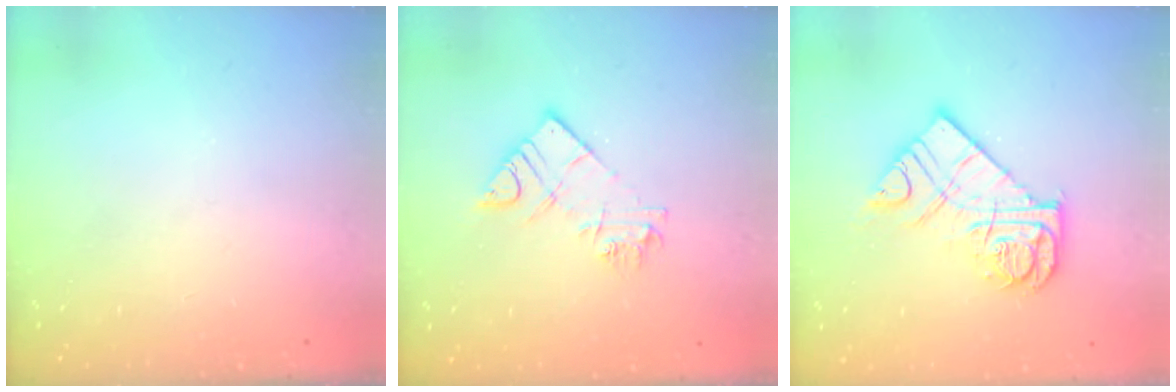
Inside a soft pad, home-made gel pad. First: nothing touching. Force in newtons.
{"total": 10.0, "press": 9.9, "slide": 0.9}
{"total": 13.9, "press": 13.8, "slide": 1.5}